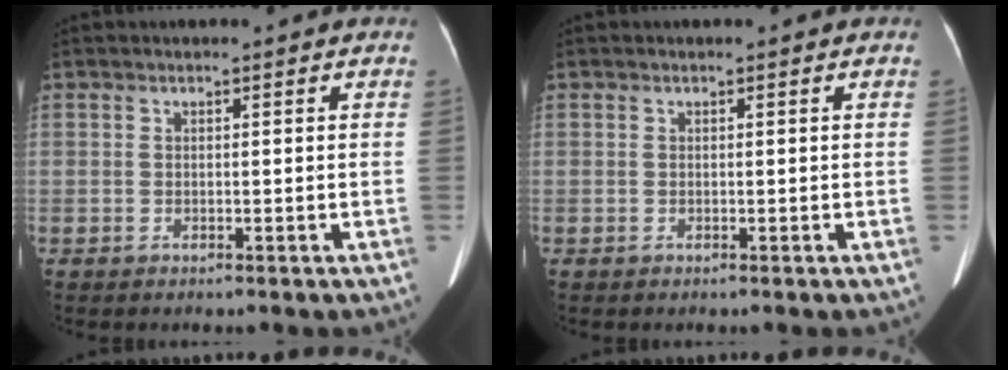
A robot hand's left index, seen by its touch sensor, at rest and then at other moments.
{"total": 0.0}